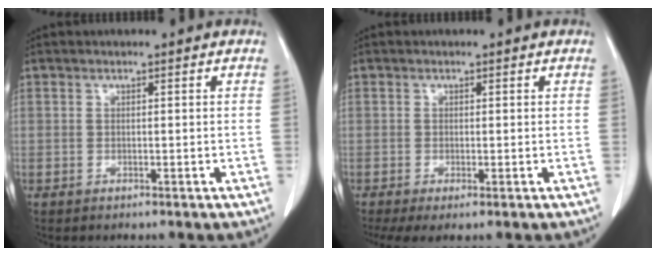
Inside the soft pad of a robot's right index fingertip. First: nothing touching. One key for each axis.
{"total": 3.6, "fx": -2.1, "fy": 0.8, "fz": 2.8, "tx": -0.048, "ty": -0.014, "tz": -0.034}